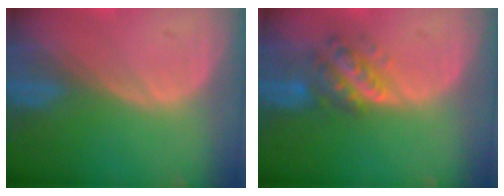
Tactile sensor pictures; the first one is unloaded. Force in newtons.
{"total": 5.9, "press": 5.5, "slide": 2.2}